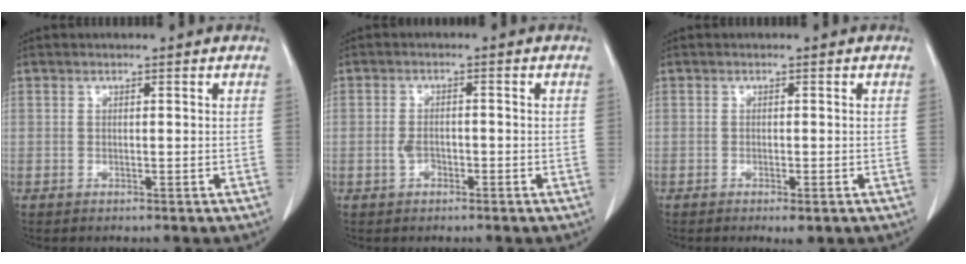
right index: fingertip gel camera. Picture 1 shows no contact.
{"total": 2.2, "force": [-0.9, 1.2, 1.6], "torque": [-0.031, 0.005, -0.015]}
{"total": 1.8, "force": [-1.0, 0.5, 1.4], "torque": [-0.023, -0.005, -0.010]}